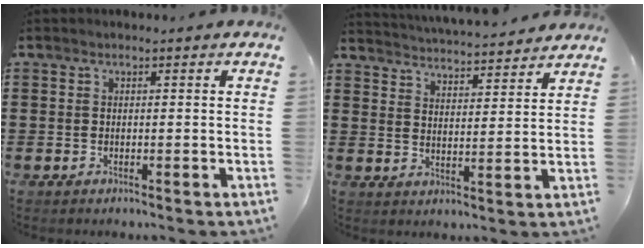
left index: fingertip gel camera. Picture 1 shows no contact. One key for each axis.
{"total": 3.9, "fx": 3.9, "fy": -0.3, "fz": -0.1, "tx": -0.019, "ty": -0.031, "tz": 0.064}